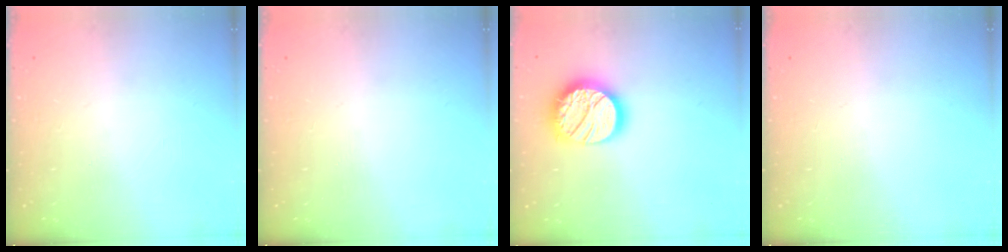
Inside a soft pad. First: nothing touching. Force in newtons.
{"total": 0.0}
{"total": 19.2, "press": 19.1, "slide": 1.2}
{"total": 0.0}